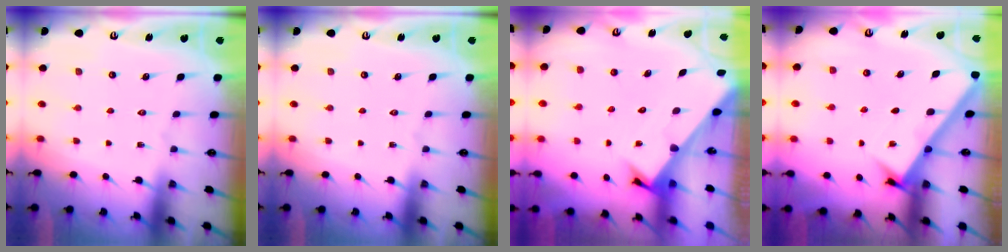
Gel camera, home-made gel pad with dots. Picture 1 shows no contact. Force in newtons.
{"total": 0.0}
{"total": 2.3, "press": 2.3, "slide": 0.2}
{"total": 3.0, "press": 3.0, "slide": 0.2}